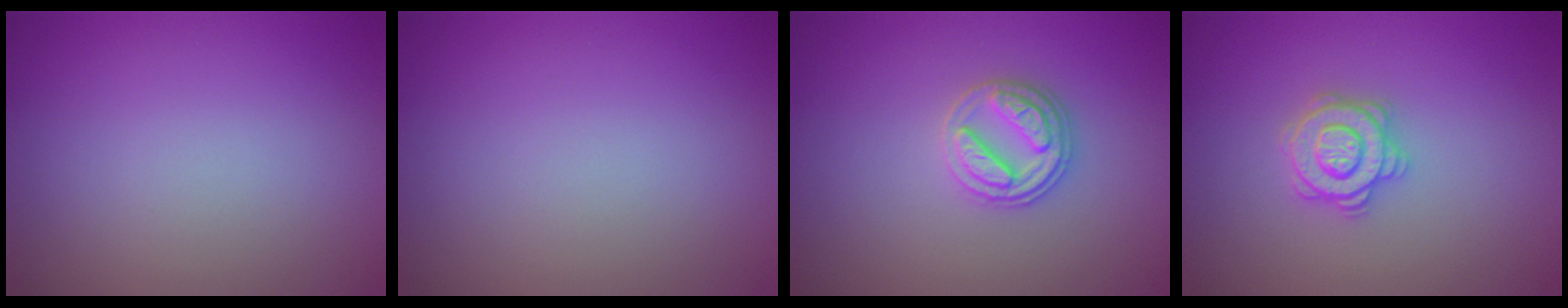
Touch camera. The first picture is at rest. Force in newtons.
{"total": 0.0}
{"total": 2.8, "press": 2.8, "slide": 0.5}
{"total": 2.8, "press": 2.8, "slide": 0.4}